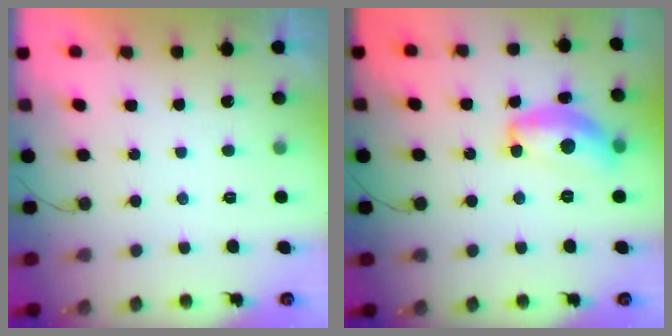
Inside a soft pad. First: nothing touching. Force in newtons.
{"total": 14.7, "press": 14.7, "slide": 0.7}